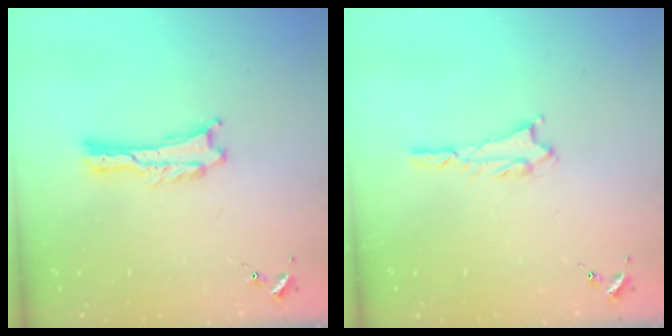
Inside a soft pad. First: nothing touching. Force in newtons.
{"total": 1.8, "press": 1.8, "slide": 0.2}